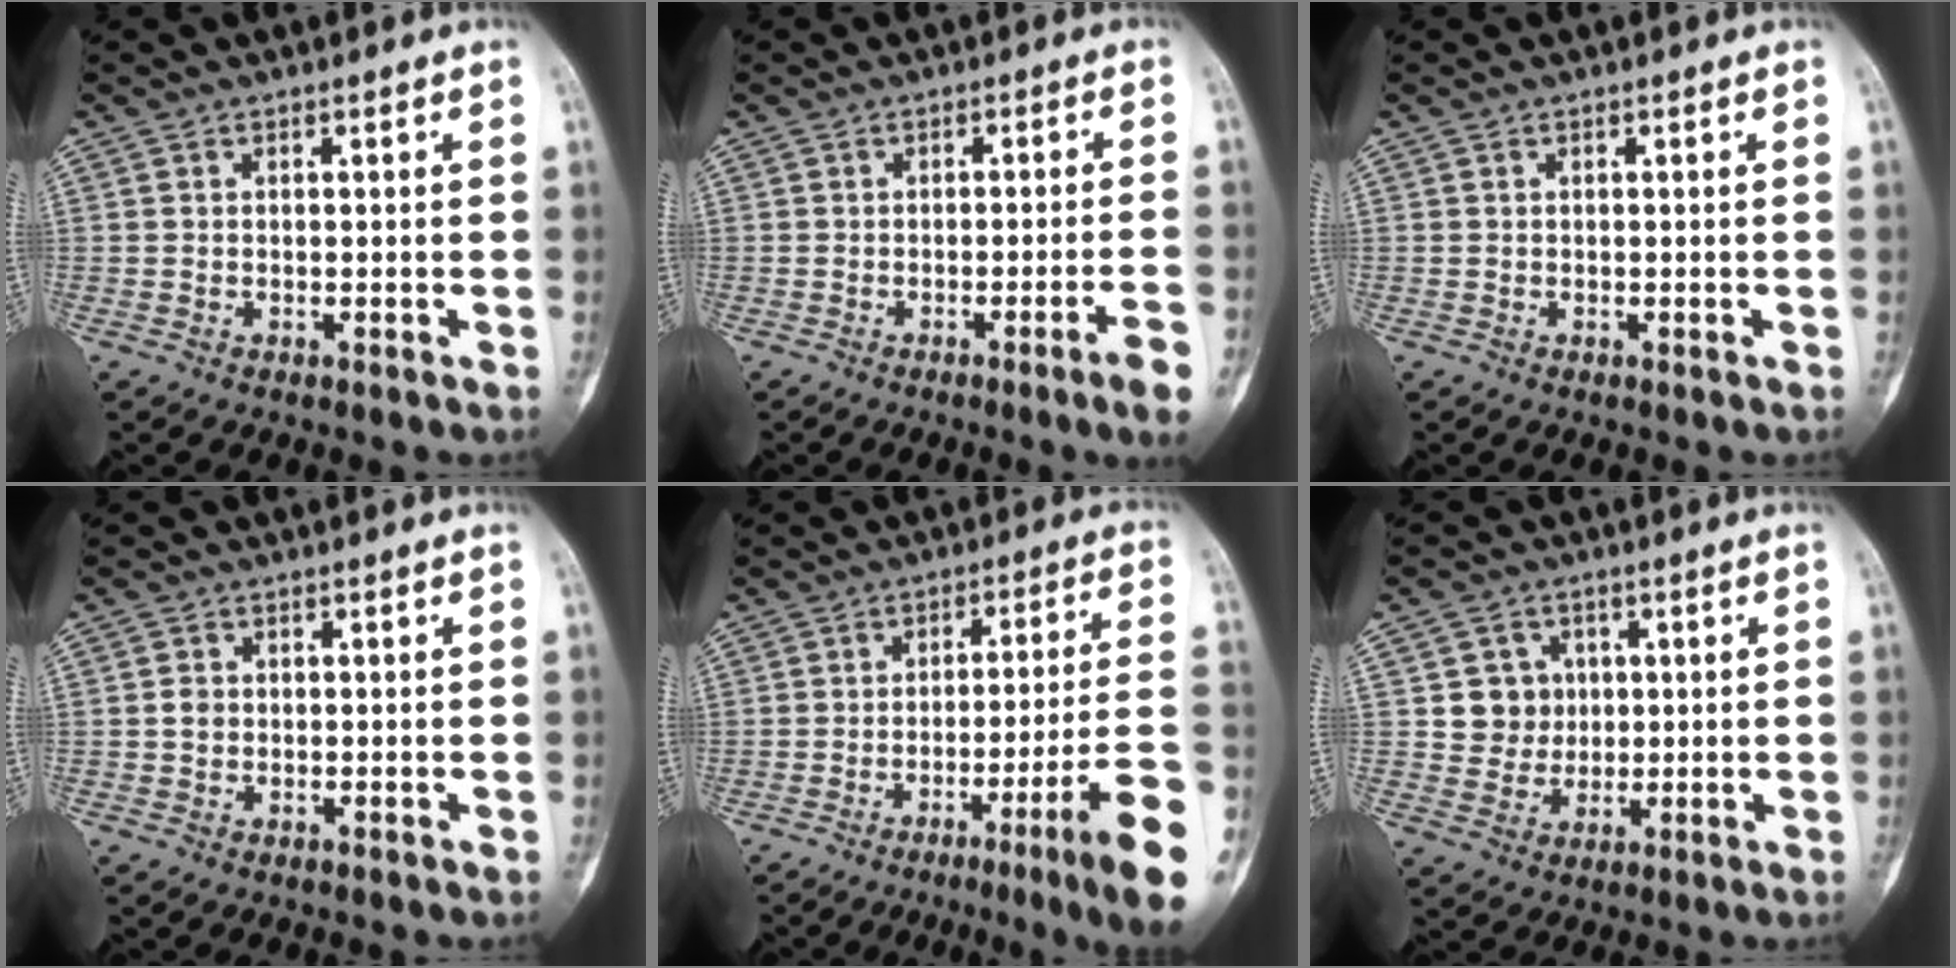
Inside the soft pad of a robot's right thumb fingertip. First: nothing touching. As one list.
[{"total": 5.2, "force": [-2.7, -0.3, 4.4], "torque": [-0.064, 0.006, -0.039]}, {"total": 0.0}, {"total": 1.8, "force": [-0.1, 1.6, 0.8], "torque": [-0.008, 0.004, -0.002]}, {"total": 15.1, "force": [-7.4, 0.1, 13.2], "torque": [-0.168, 0.031, -0.106]}, {"total": 6.5, "force": [1.2, 6.2, 1.4], "torque": [0.013, 0.003, 0.019]}]